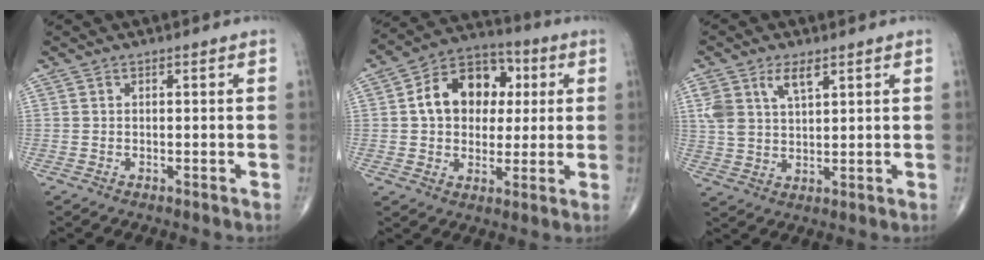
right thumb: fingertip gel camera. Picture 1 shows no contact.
{"total": 14.4, "force": [2.4, 10.7, 9.4], "torque": [-0.110, 0.015, 0.031]}
{"total": 6.8, "force": [3.5, 3.2, 4.8], "torque": [-0.092, -0.008, 0.073]}